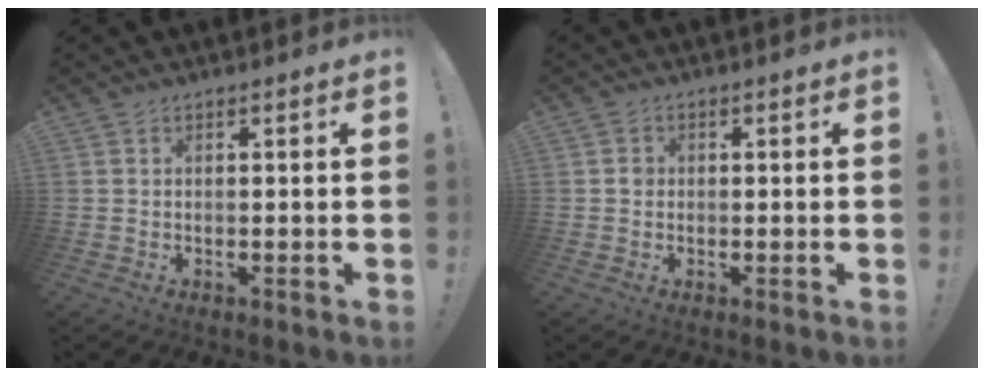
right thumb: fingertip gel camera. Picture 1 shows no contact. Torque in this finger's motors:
{"motor_torque": [0.22, 0.18, 0.22, -0.06, -0.04]}